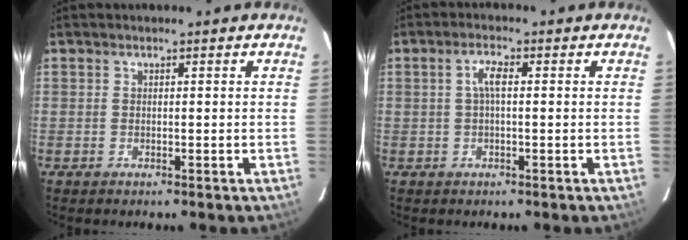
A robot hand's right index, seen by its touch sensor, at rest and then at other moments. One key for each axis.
{"total": 2.7, "fx": 0.3, "fy": 0.7, "fz": 2.6, "tx": -0.054, "ty": 0.007, "tz": 0.005}